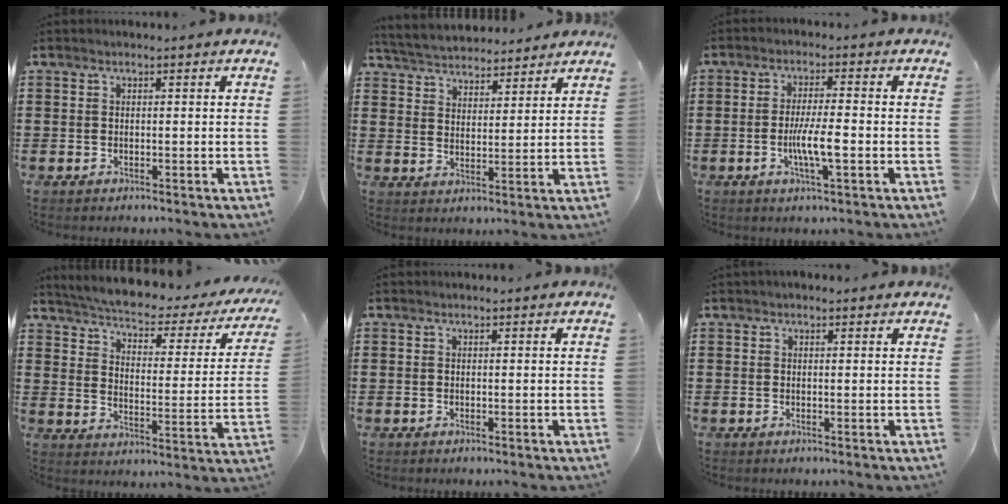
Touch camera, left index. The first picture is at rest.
{"total": 4.5, "force": [4.4, 0.8, 0.3], "torque": [-0.026, -0.021, 0.079]}
{"total": 5.9, "force": [-1.4, 1.0, 5.7], "torque": [-0.109, -0.003, -0.029]}
{"total": 3.5, "force": [3.0, 0.3, 1.7], "torque": [-0.053, -0.030, 0.041]}
{"total": 0.0}
{"total": 0.6, "force": [0.3, 0.5, 0.2], "torque": [-0.005, 0.005, 0.005]}